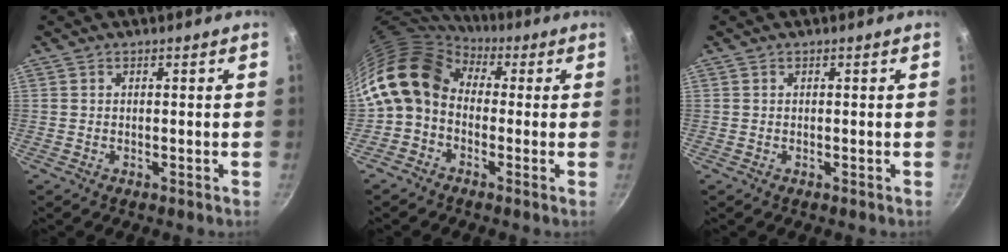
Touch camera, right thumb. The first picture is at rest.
{"total": 12.0, "force": [0.8, 9.2, 7.5], "torque": [-0.123, 0.028, -0.010]}
{"total": 0.0}